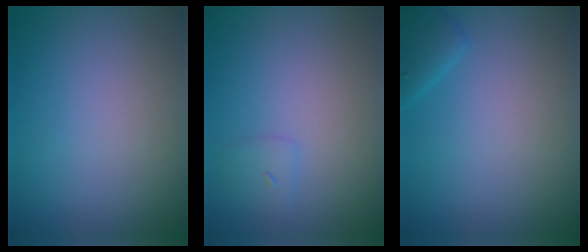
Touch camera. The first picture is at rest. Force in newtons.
{"total": 0.5, "press": 0.5, "slide": 0.0}
{"total": 1.8, "press": 1.8, "slide": 0.1}